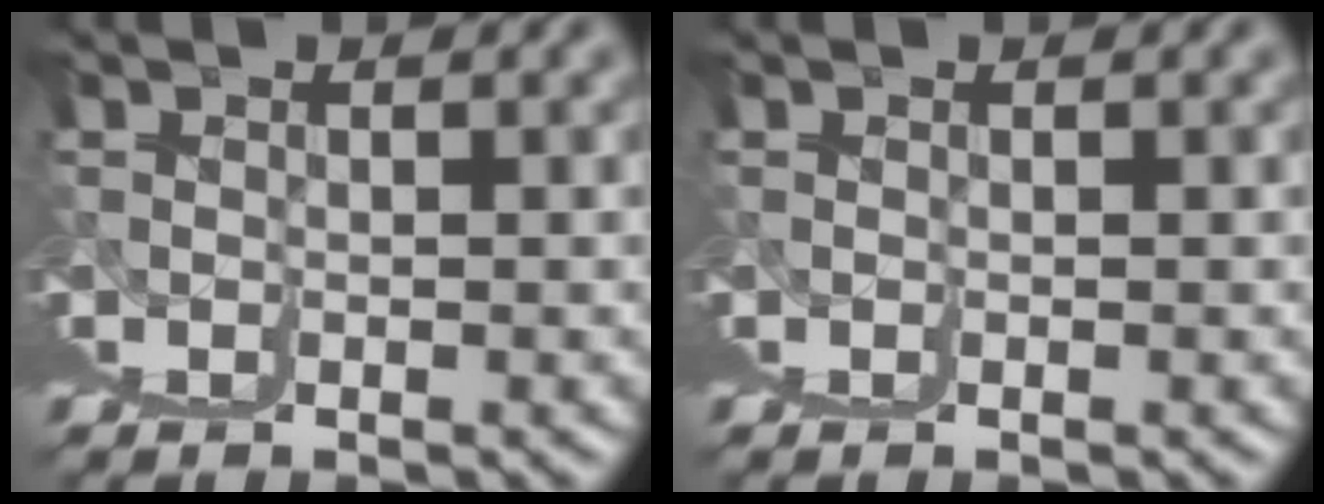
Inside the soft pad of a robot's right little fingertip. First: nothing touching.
{"total": 0.0}